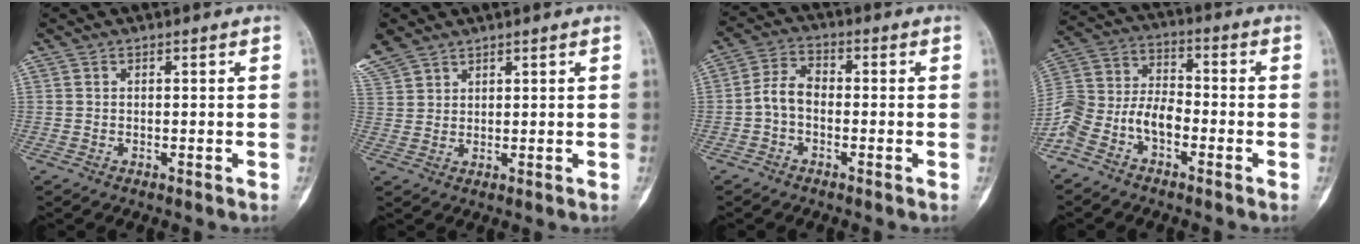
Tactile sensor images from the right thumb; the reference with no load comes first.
{"total": 6.9, "force": [5.1, 4.0, 2.5], "torque": [-0.060, 0.005, 0.113]}
{"total": 5.3, "force": [-1.4, 3.4, 3.8], "torque": [-0.068, 0.023, -0.038]}
{"total": 11.5, "force": [-5.4, 6.9, 7.4], "torque": [-0.157, 0.047, -0.115]}